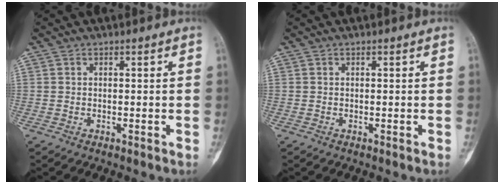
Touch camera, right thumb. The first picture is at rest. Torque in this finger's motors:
{"motor_torque": [0.24, 0.49, 0.24, 0.00, 0.08]}